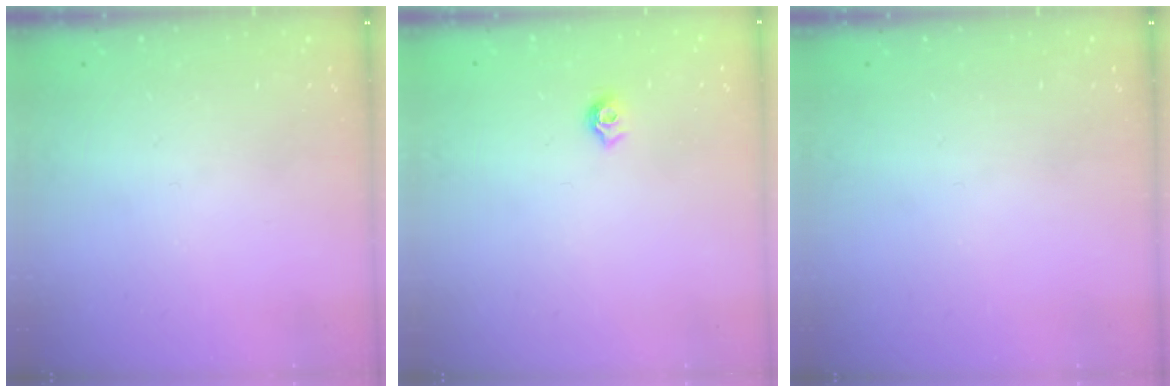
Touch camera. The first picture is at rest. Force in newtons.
{"total": 5.8, "press": 5.7, "slide": 0.8}
{"total": 0.0}